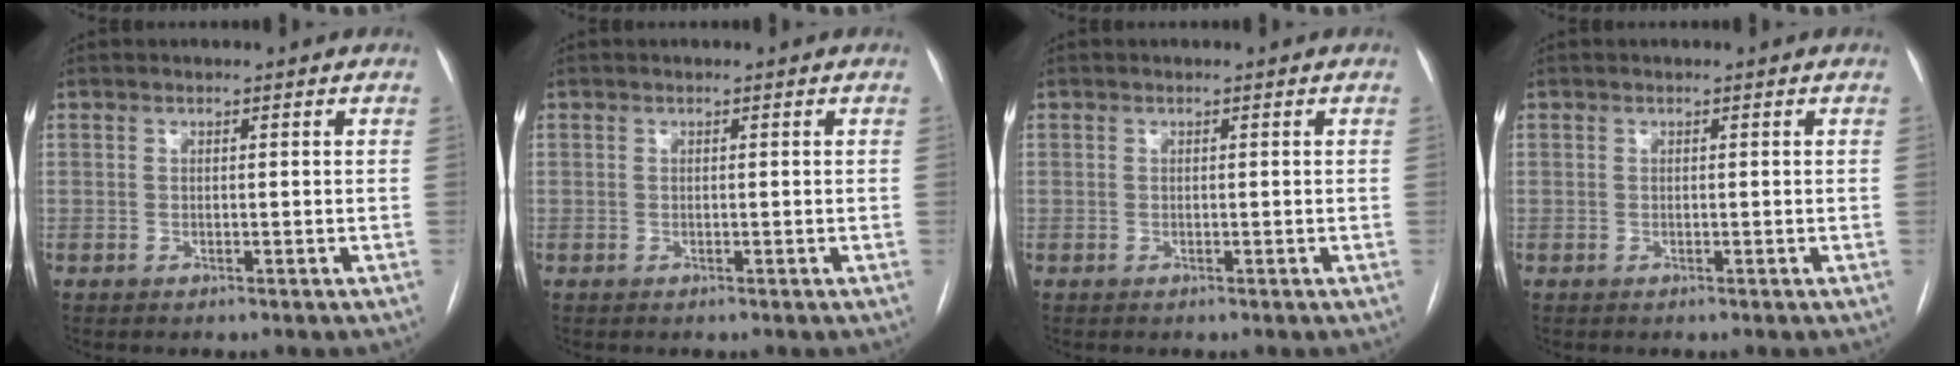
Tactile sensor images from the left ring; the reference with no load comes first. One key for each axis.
{"total": 0.0}
{"total": 0.0}
{"total": 0.0}